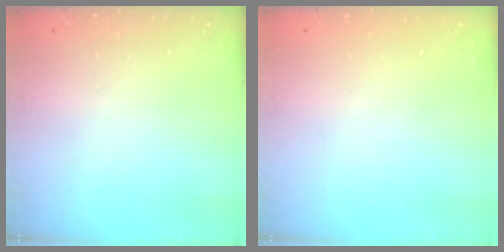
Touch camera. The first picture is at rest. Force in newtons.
{"total": 0.0}